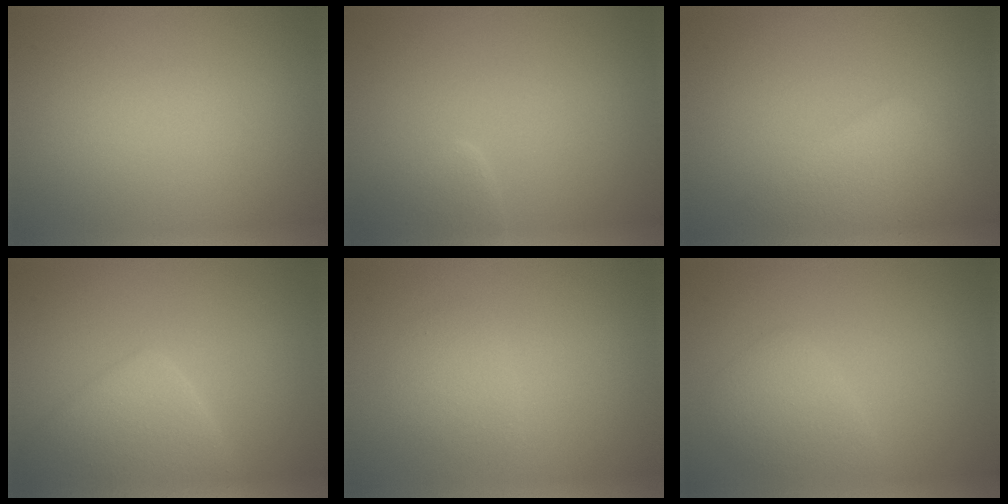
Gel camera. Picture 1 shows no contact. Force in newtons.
{"total": 1.7, "press": 1.7, "slide": 0.1}
{"total": 5.2, "press": 5.2, "slide": 0.0}
{"total": 4.4, "press": 4.4, "slide": 0.3}
{"total": 1.6, "press": 1.6, "slide": 0.1}
{"total": 2.2, "press": 2.2, "slide": 0.0}